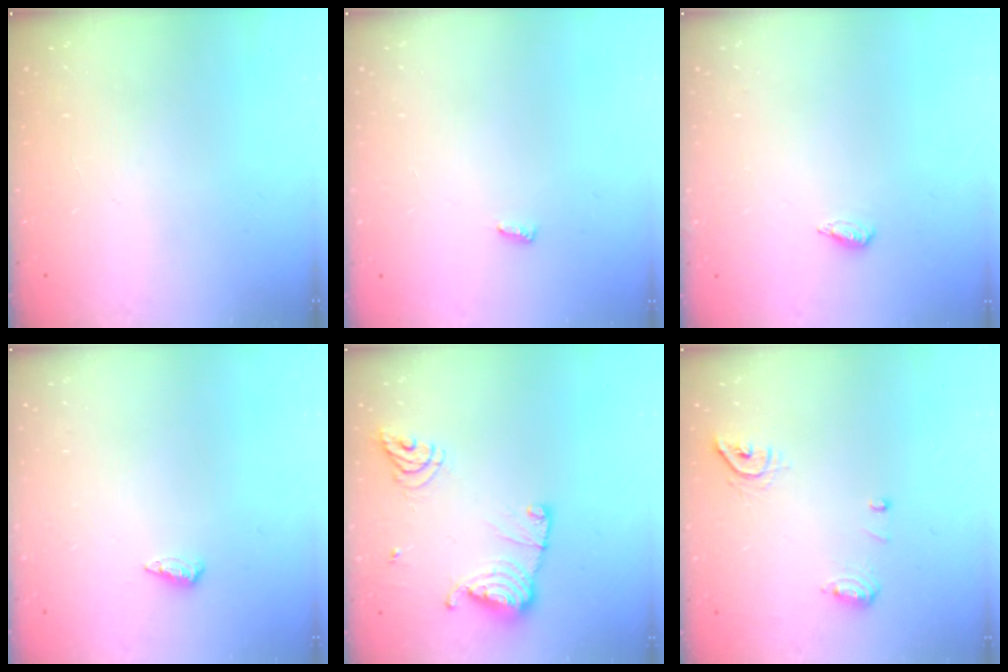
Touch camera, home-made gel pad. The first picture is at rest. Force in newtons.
{"total": 2.8, "press": 2.8, "slide": 0.4}
{"total": 3.1, "press": 3.0, "slide": 0.6}
{"total": 6.1, "press": 6.0, "slide": 1.0}
{"total": 13.2, "press": 13.2, "slide": 1.2}
{"total": 7.9, "press": 7.8, "slide": 1.3}